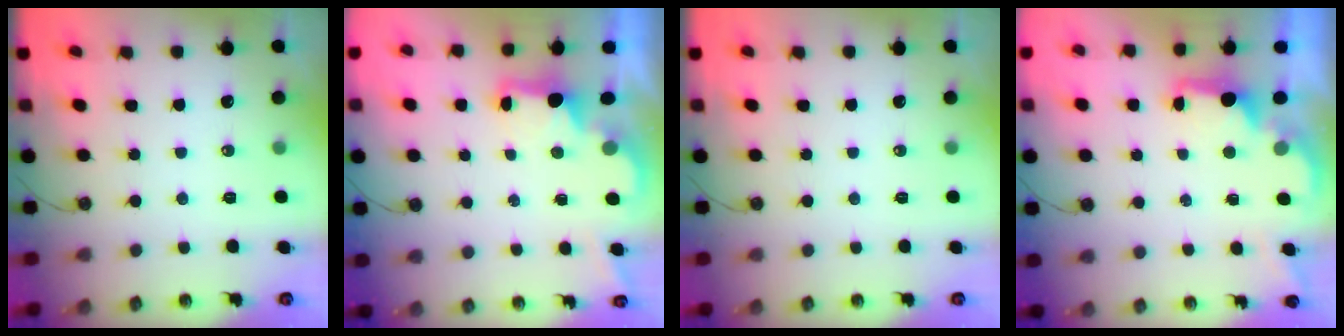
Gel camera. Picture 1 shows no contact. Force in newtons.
{"total": 2.3, "press": 2.2, "slide": 0.7}
{"total": 0.0}
{"total": 2.0, "press": 1.8, "slide": 0.8}